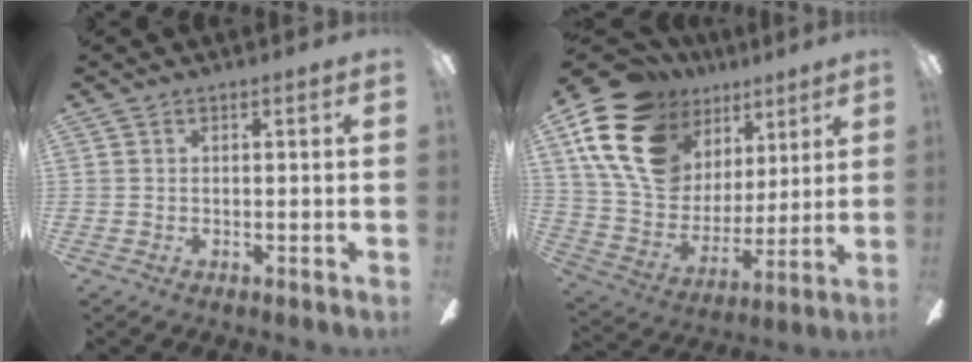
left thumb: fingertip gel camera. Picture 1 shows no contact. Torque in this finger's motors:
{"motor_torque": [0.49, 0.69, 1.32, -1.45, 0.43]}